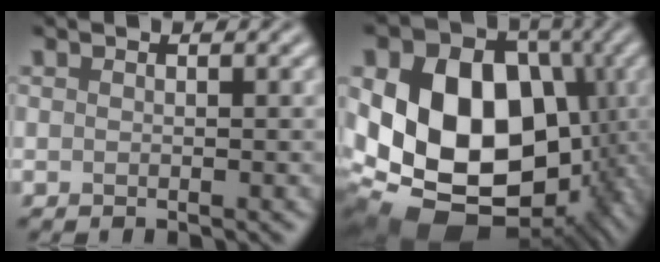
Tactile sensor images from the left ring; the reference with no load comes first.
{"total": 18.9, "force": [-1.5, 14.5, 12.1], "torque": [-0.191, -0.006, -0.031]}